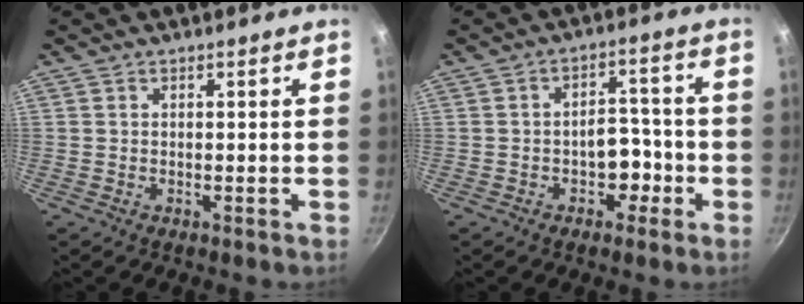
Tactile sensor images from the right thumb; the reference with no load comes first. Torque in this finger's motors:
{"motor_torque": [0.82, 0.52, 0.62, -0.43, 0.00]}